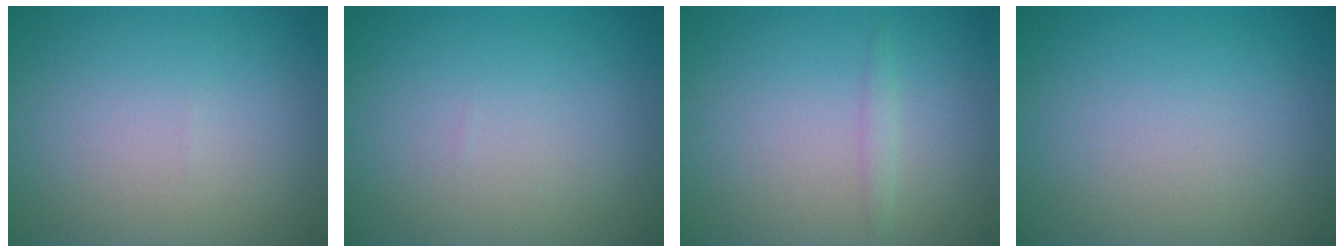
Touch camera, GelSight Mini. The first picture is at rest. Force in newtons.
{"total": 0.0}
{"total": 0.8, "press": 0.8, "slide": 0.0}
{"total": 0.0}